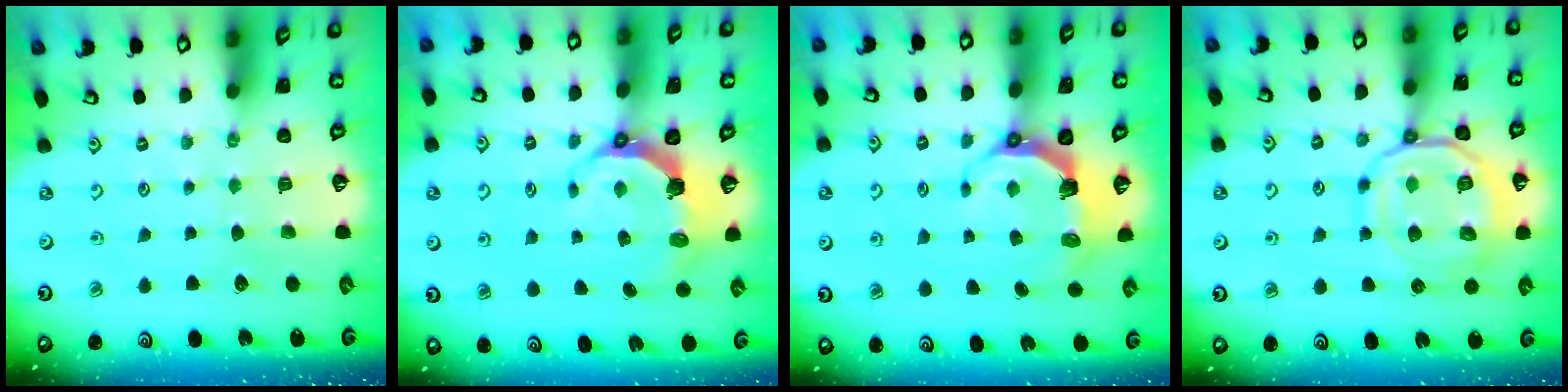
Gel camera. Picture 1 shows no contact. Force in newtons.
{"total": 7.7, "press": 5.9, "slide": 5.0}
{"total": 6.5, "press": 4.9, "slide": 4.2}
{"total": 14.7, "press": 14.6, "slide": 1.5}